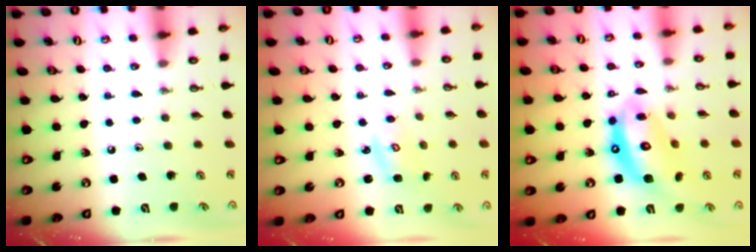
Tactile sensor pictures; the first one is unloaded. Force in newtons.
{"total": 2.6, "press": 2.5, "slide": 0.3}
{"total": 14.4, "press": 14.3, "slide": 1.7}